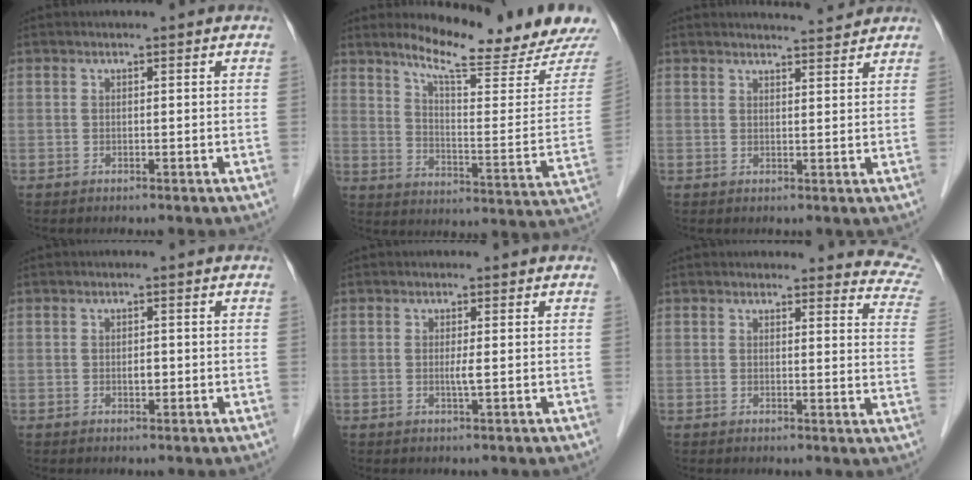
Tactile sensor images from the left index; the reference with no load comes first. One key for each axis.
{"total": 16.5, "fx": 15.1, "fy": -0.9, "fz": 6.4, "tx": -0.104, "ty": -0.077, "tz": 0.207}
{"total": 3.9, "fx": 3.9, "fy": -0.1, "fz": 0.4, "tx": -0.016, "ty": 0.002, "tz": 0.052}
{"total": 1.2, "fx": -0.2, "fy": 0.6, "fz": 1.0, "tx": -0.017, "ty": 0.001, "tz": -0.002}
{"total": 1.3, "fx": 0.0, "fy": -0.3, "fz": 1.2, "tx": -0.026, "ty": -0.002, "tz": -0.001}
{"total": 11.8, "fx": 11.5, "fy": 2.1, "fz": 1.2, "tx": 0.030, "ty": -0.072, "tz": 0.082}